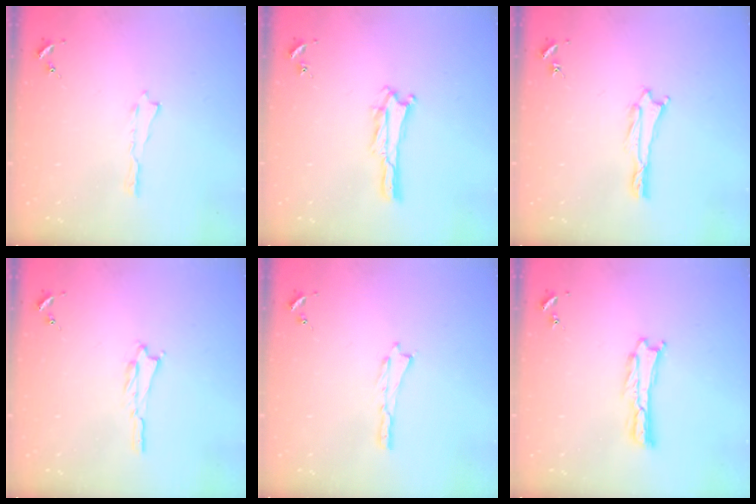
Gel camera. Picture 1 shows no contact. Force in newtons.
{"total": 1.3, "press": 1.3, "slide": 0.4}
{"total": 1.0, "press": 1.0, "slide": 0.2}
{"total": 1.1, "press": 1.1, "slide": 0.2}
{"total": 0.0}
{"total": 0.6, "press": 0.5, "slide": 0.2}